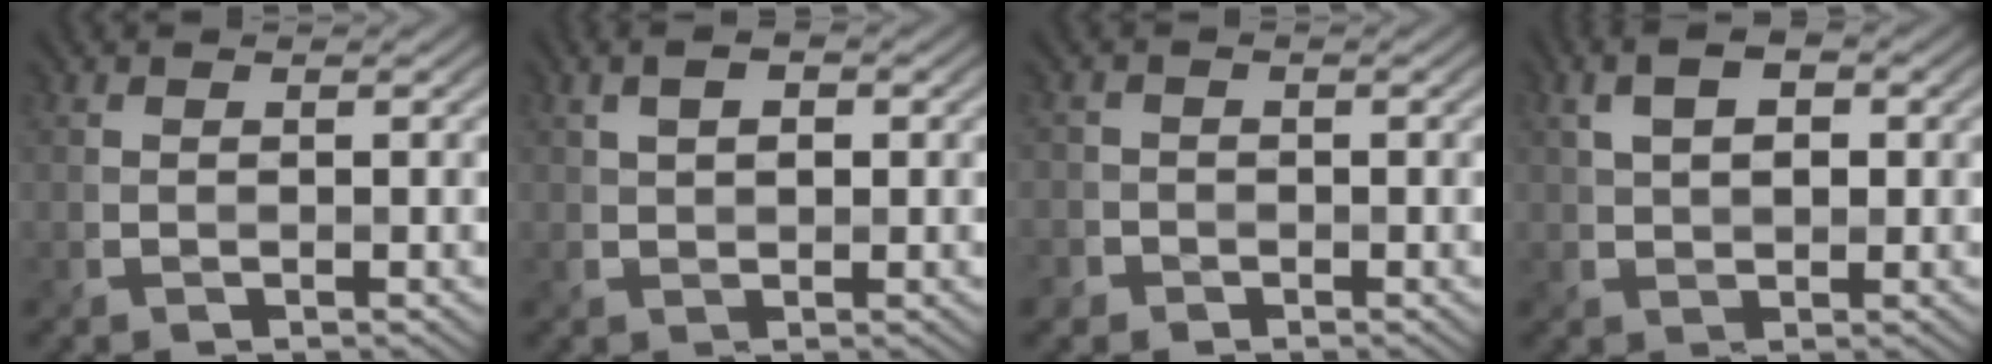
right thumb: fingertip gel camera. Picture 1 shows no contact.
{"total": 3.1, "force": [1.2, 1.7, 2.4], "torque": [-0.043, 0.007, 0.012]}
{"total": 2.3, "force": [-1.1, 2.0, -0.3], "torque": [0.019, 0.004, -0.037]}
{"total": 5.2, "force": [1.8, 2.9, 3.9], "torque": [-0.073, 0.010, 0.018]}